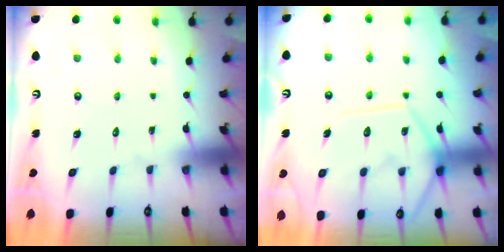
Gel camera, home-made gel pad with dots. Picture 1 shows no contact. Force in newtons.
{"total": 13.4, "press": 13.3, "slide": 1.3}